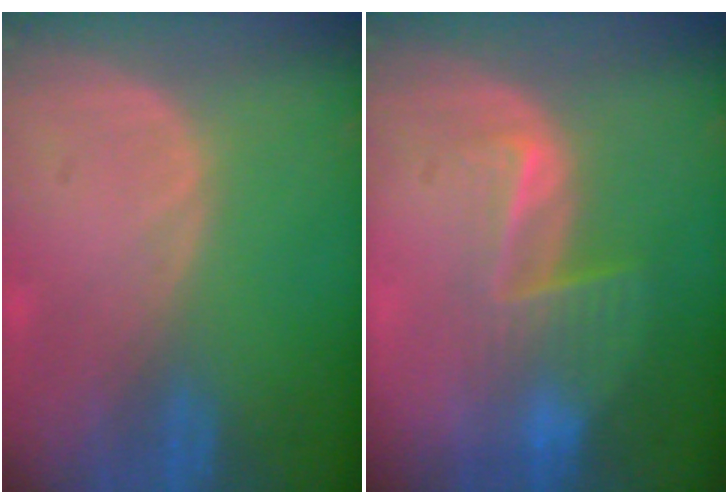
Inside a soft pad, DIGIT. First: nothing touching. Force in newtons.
{"total": 6.6, "press": 5.6, "slide": 3.6}